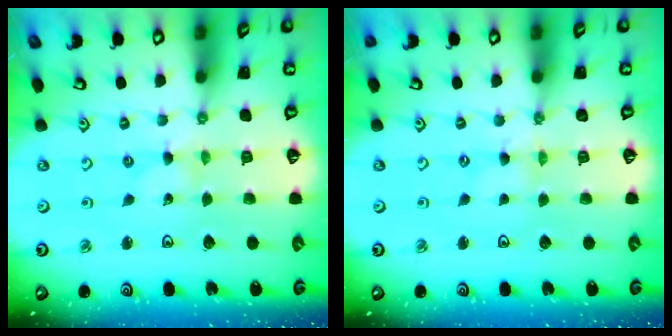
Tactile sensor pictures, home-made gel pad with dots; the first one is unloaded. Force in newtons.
{"total": 0.0}